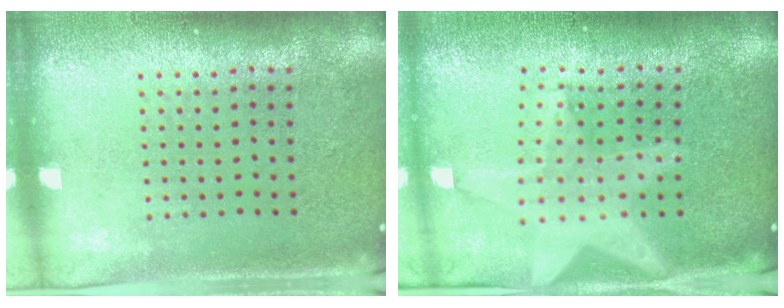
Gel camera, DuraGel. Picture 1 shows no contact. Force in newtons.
{"total": 2.2, "press": 1.8, "slide": 1.3}